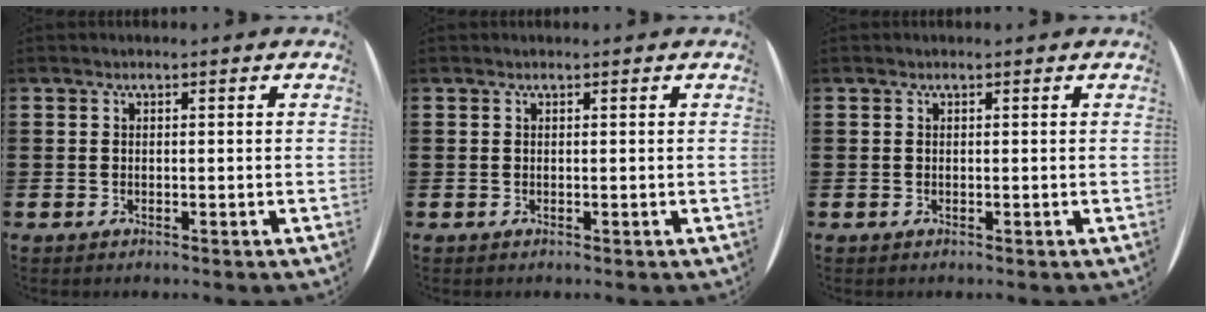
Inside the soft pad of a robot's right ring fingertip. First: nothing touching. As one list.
[{"total": 0.0}, {"total": 0.0}]